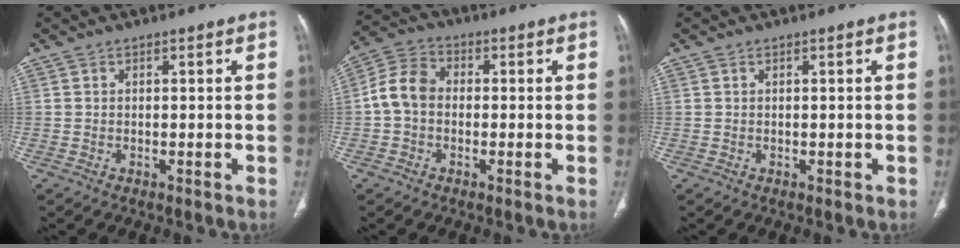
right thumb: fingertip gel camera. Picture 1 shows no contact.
{"total": 7.1, "force": [-0.6, 5.4, 4.6], "torque": [-0.080, 0.023, -0.024]}
{"total": 0.0}